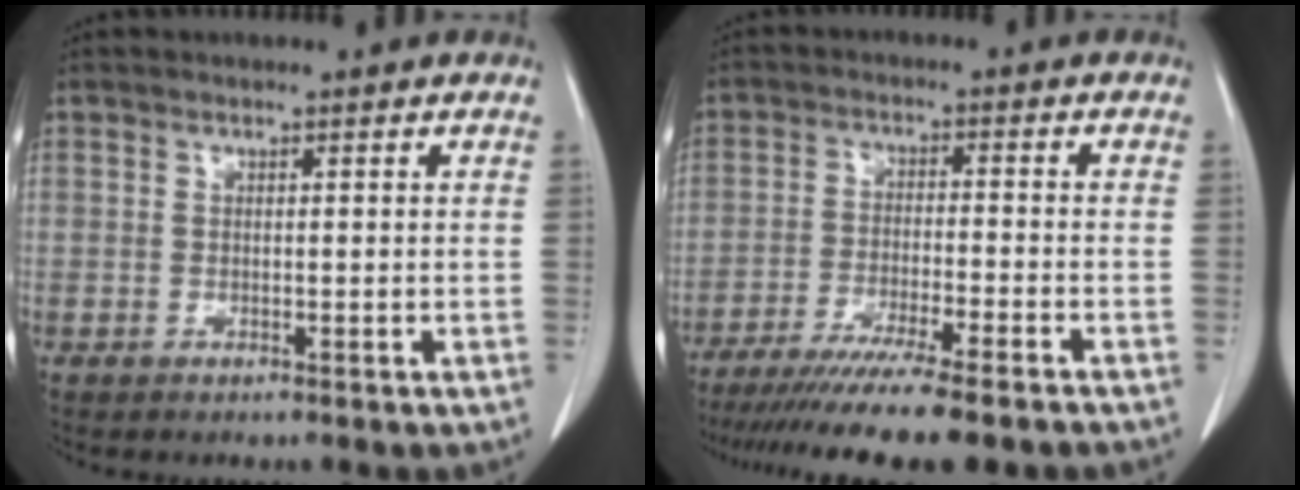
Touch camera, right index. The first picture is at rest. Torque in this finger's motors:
{"motor_torque": [1.08, -1.06, 0.60, 0.21]}